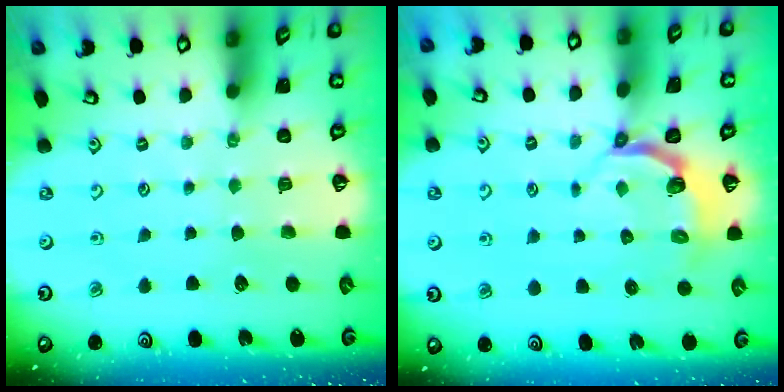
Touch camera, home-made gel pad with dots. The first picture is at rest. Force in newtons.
{"total": 3.9, "press": 3.0, "slide": 2.6}